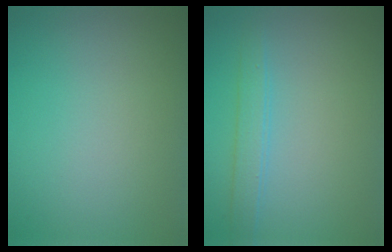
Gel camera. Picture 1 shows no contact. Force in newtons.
{"total": 1.9, "press": 1.9, "slide": 0.1}